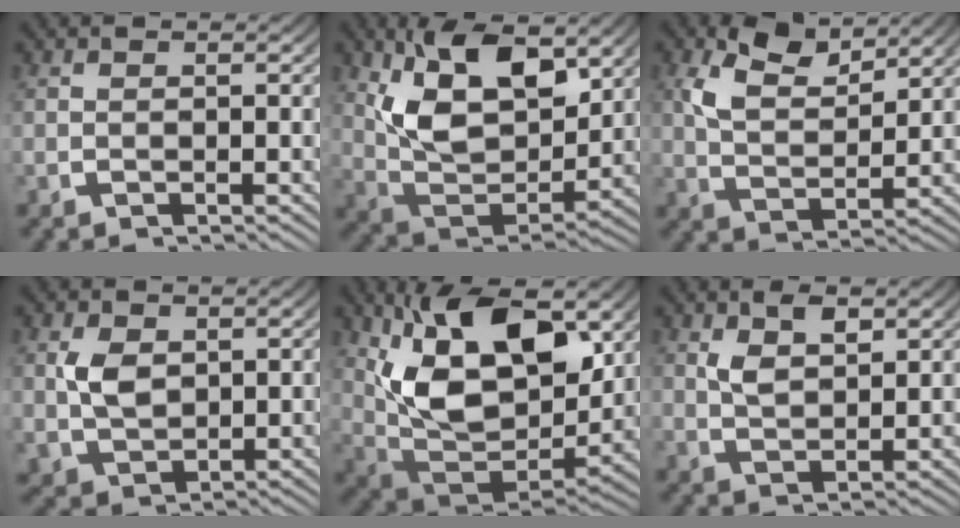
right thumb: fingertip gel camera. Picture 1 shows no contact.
{"total": 11.6, "force": [2.4, 7.3, 8.8], "torque": [-0.179, -0.023, 0.047]}
{"total": 5.7, "force": [3.3, 2.8, 3.8], "torque": [-0.078, -0.006, 0.065]}
{"total": 4.0, "force": [0.7, 3.0, 2.6], "torque": [-0.054, -0.016, 0.027]}
{"total": 15.9, "force": [1.8, 10.0, 12.3], "torque": [-0.244, -0.038, 0.042]}
{"total": 3.0, "force": [1.8, 1.2, 2.0], "torque": [-0.036, -0.001, 0.043]}